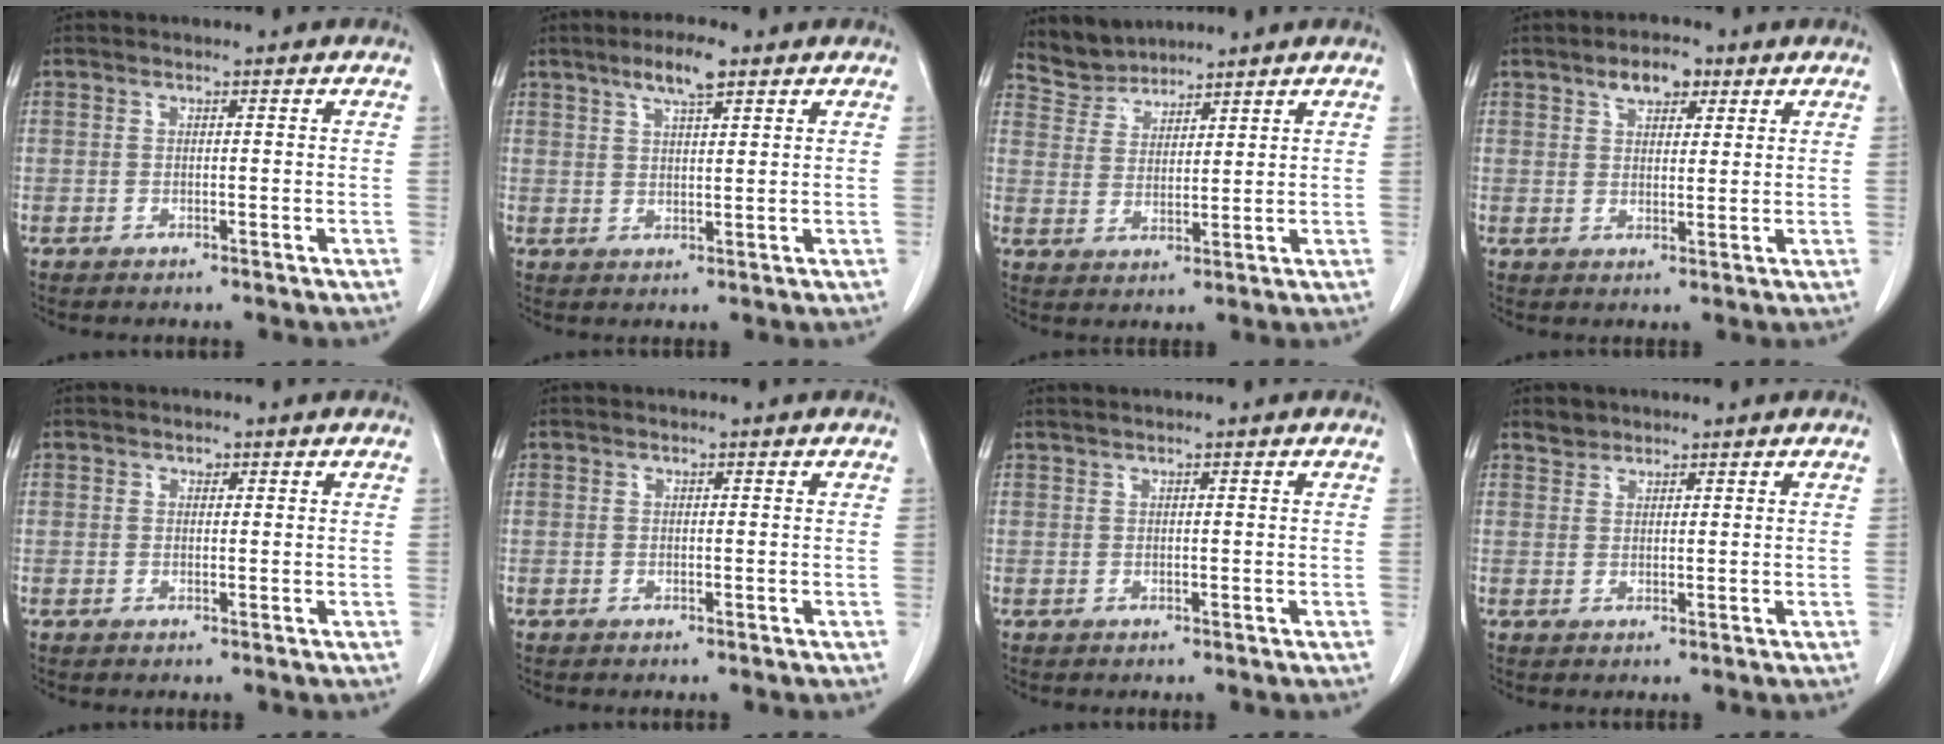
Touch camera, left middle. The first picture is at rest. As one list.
[{"total": 5.3, "force": [3.4, 0.9, 4.0], "torque": [-0.078, 0.004, 0.059]}, {"total": 4.7, "force": [4.5, 1.1, -0.7], "torque": [0.010, 0.010, 0.096]}, {"total": 4.7, "force": [2.8, 2.2, 3.0], "torque": [-0.052, 0.009, 0.047]}, {"total": 0.8, "force": [0.4, 0.5, 0.3], "torque": [-0.005, -0.003, 0.005]}, {"total": 0.0}, {"total": 0.9, "force": [0.8, -0.1, 0.4], "torque": [-0.011, 0.007, 0.021]}, {"total": 1.6, "force": [1.5, 0.8, 0.0], "torque": [0.001, 0.003, 0.026]}]